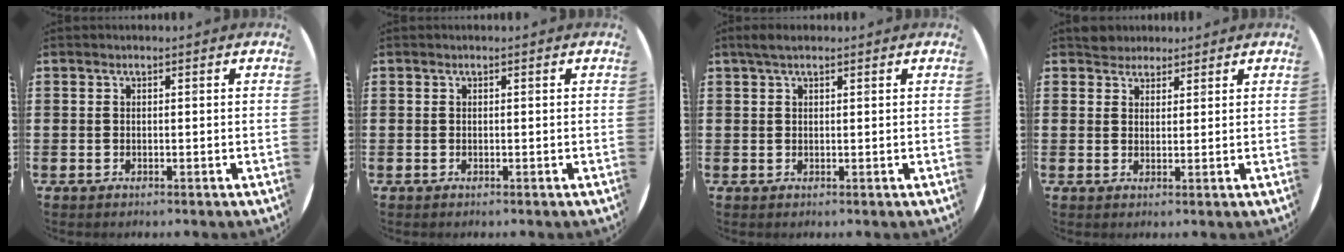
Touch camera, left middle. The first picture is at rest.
{"total": 0.0}
{"total": 1.5, "force": [1.2, 0.5, 0.9], "torque": [-0.019, 0.006, 0.020]}
{"total": 2.6, "force": [2.4, 0.9, -0.3], "torque": [0.008, -0.001, 0.047]}